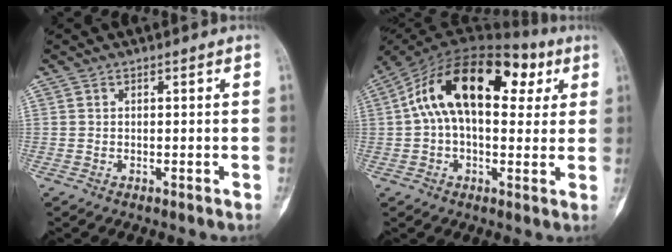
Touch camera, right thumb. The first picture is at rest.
{"total": 20.9, "force": [5.6, 11.8, 16.3], "torque": [-0.257, 0.041, 0.080]}